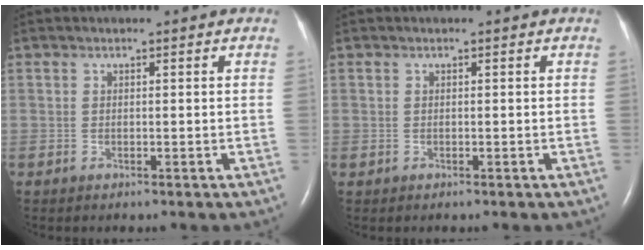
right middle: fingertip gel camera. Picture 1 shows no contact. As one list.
[{"total": 0.0}]